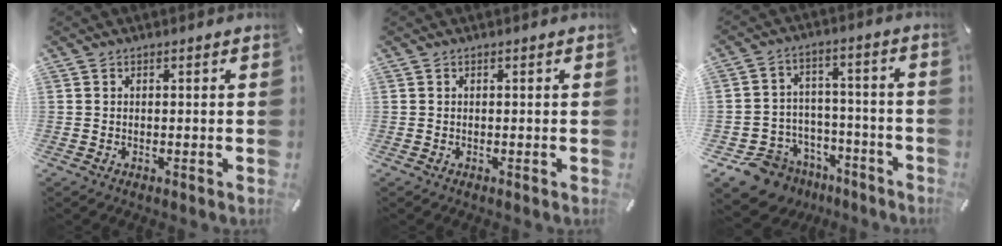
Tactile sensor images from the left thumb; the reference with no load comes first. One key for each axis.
{"total": 0.0}
{"total": 10.5, "fx": -7.2, "fy": 7.4, "fz": 1.8, "tx": -0.031, "ty": 0.042, "tz": -0.121}